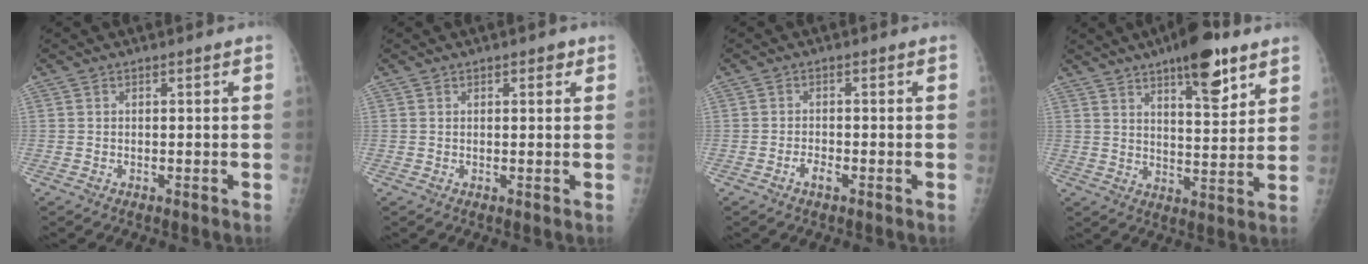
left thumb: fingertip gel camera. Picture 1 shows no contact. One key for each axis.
{"total": 1.6, "fx": 0.9, "fy": 0.8, "fz": 1.0, "tx": -0.004, "ty": -0.001, "tz": 0.009}
{"total": 1.8, "fx": -1.0, "fy": 0.8, "fz": 1.3, "tx": -0.024, "ty": 0.004, "tz": -0.020}
{"total": 12.8, "fx": 7.9, "fy": 4.1, "fz": 9.2, "tx": -0.113, "ty": -0.040, "tz": 0.118}